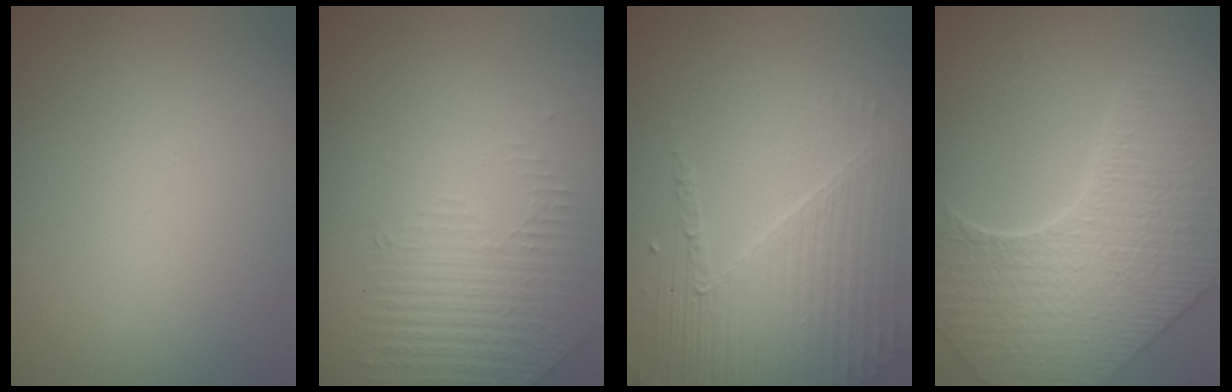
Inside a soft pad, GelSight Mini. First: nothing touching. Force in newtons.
{"total": 1.5, "press": 0.9, "slide": 1.2}
{"total": 3.9, "press": 3.7, "slide": 1.3}
{"total": 8.3, "press": 6.1, "slide": 5.6}